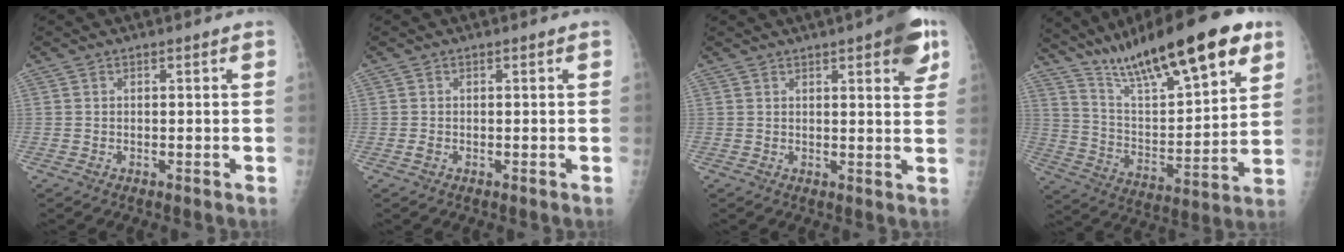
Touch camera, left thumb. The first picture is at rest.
{"total": 0.7, "force": [-0.1, 0.5, 0.5], "torque": [-0.011, -0.002, -0.002]}
{"total": 8.8, "force": [4.6, 2.4, 7.2], "torque": [-0.069, -0.014, 0.051]}
{"total": 25.2, "force": [16.3, 6.4, 18.1], "torque": [-0.271, -0.046, 0.277]}